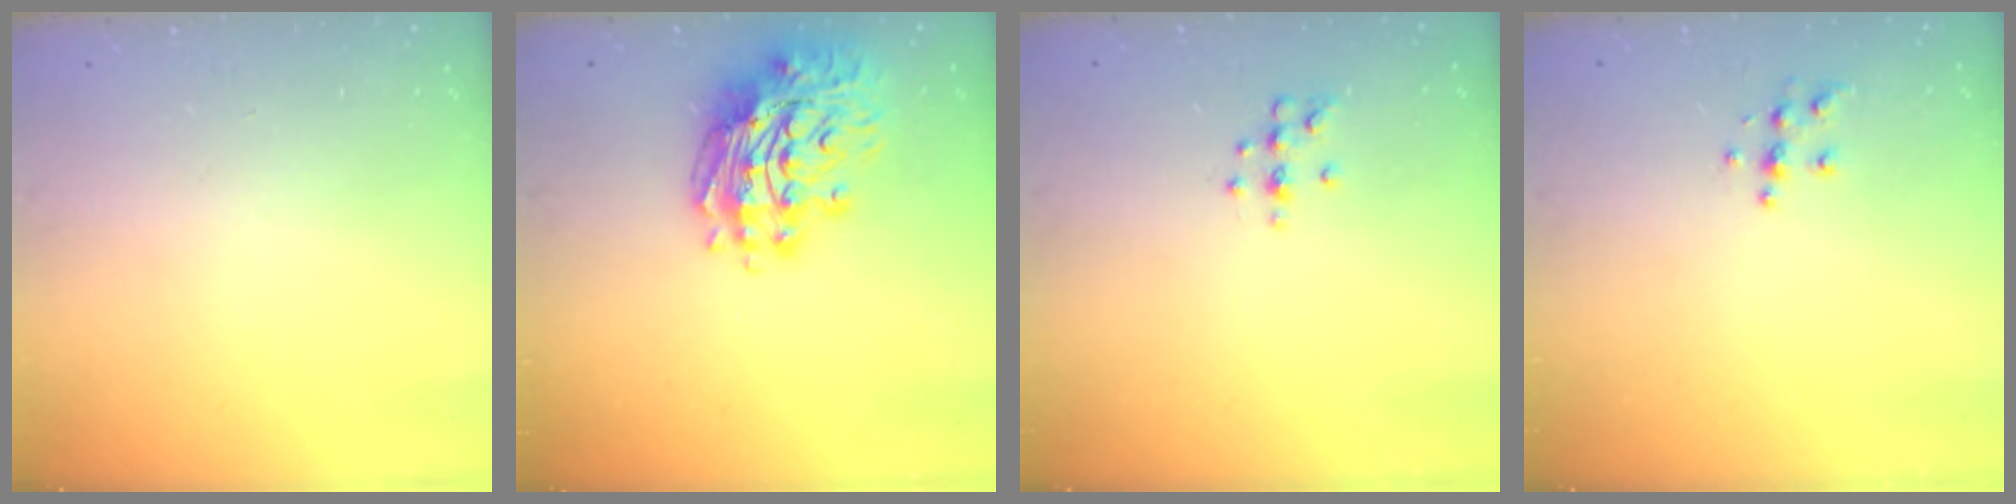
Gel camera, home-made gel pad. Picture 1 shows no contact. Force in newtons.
{"total": 15.0, "press": 14.9, "slide": 1.6}
{"total": 6.5, "press": 6.4, "slide": 1.2}
{"total": 5.4, "press": 5.4, "slide": 0.3}